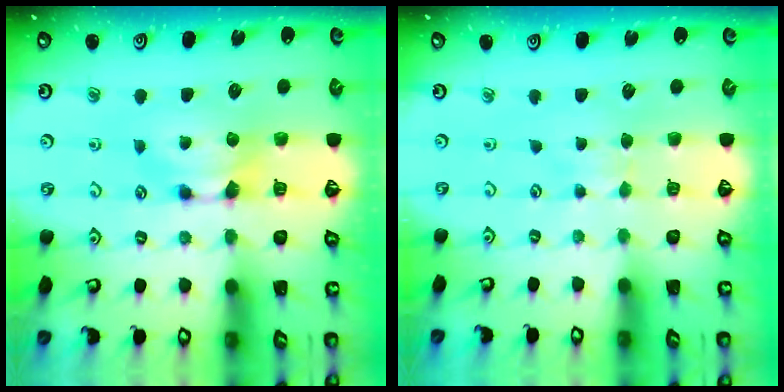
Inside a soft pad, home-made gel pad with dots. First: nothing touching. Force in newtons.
{"total": 3.1, "press": 3.1, "slide": 0.3}